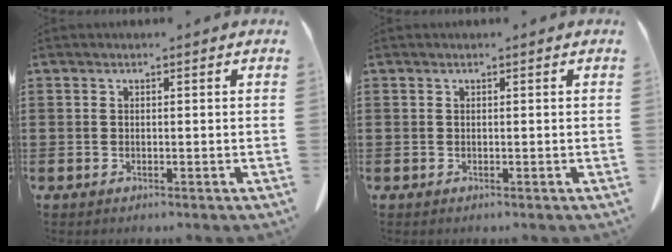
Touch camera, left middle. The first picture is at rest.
{"total": 0.0}